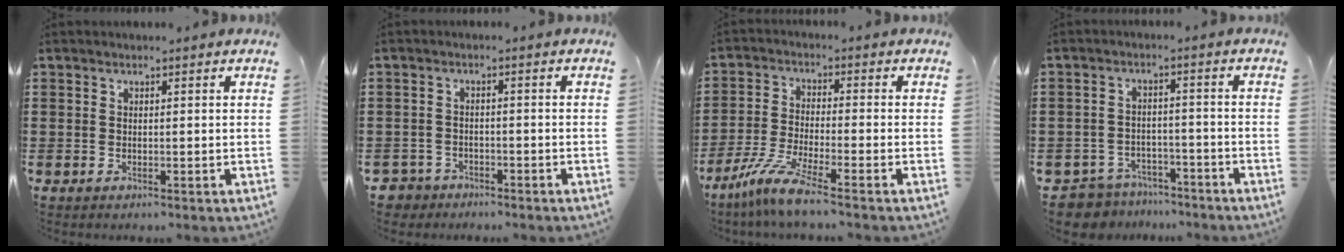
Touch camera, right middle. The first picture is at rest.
{"total": 2.8, "force": [-2.6, 1.0, -0.2], "torque": [-0.012, -0.005, -0.061]}
{"total": 7.0, "force": [-5.4, 0.1, 4.4], "torque": [-0.104, -0.021, -0.109]}
{"total": 5.2, "force": [-5.1, 1.1, -0.2], "torque": [-0.014, 0.006, -0.110]}